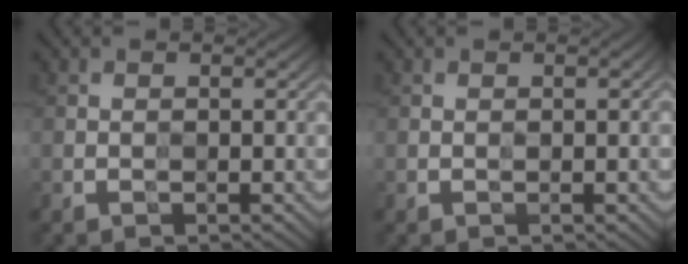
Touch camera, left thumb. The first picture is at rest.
{"total": 0.7, "force": [0.2, 0.0, 0.7], "torque": [-0.012, 0.001, 0.002]}